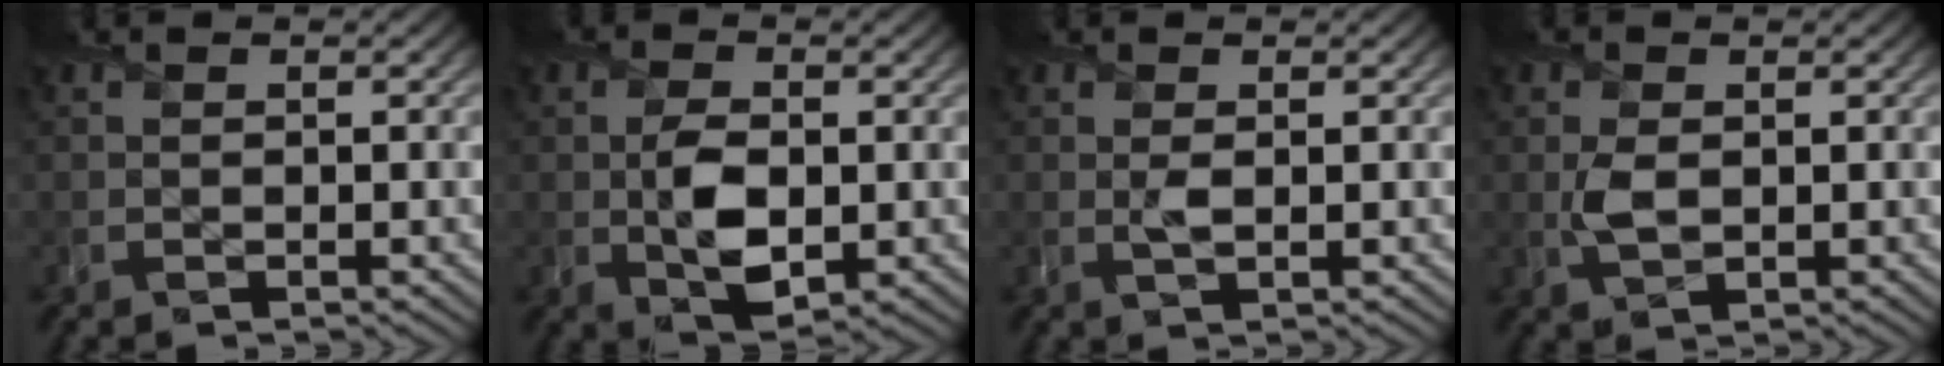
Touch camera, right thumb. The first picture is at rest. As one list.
[{"total": 5.0, "force": [-0.3, 3.0, 4.0], "torque": [-0.082, -0.009, -0.003]}, {"total": 0.9, "force": [0.4, 0.3, 0.8], "torque": [-0.015, -0.002, 0.008]}, {"total": 2.4, "force": [0.2, 1.6, 1.8], "torque": [-0.044, -0.003, 0.006]}]